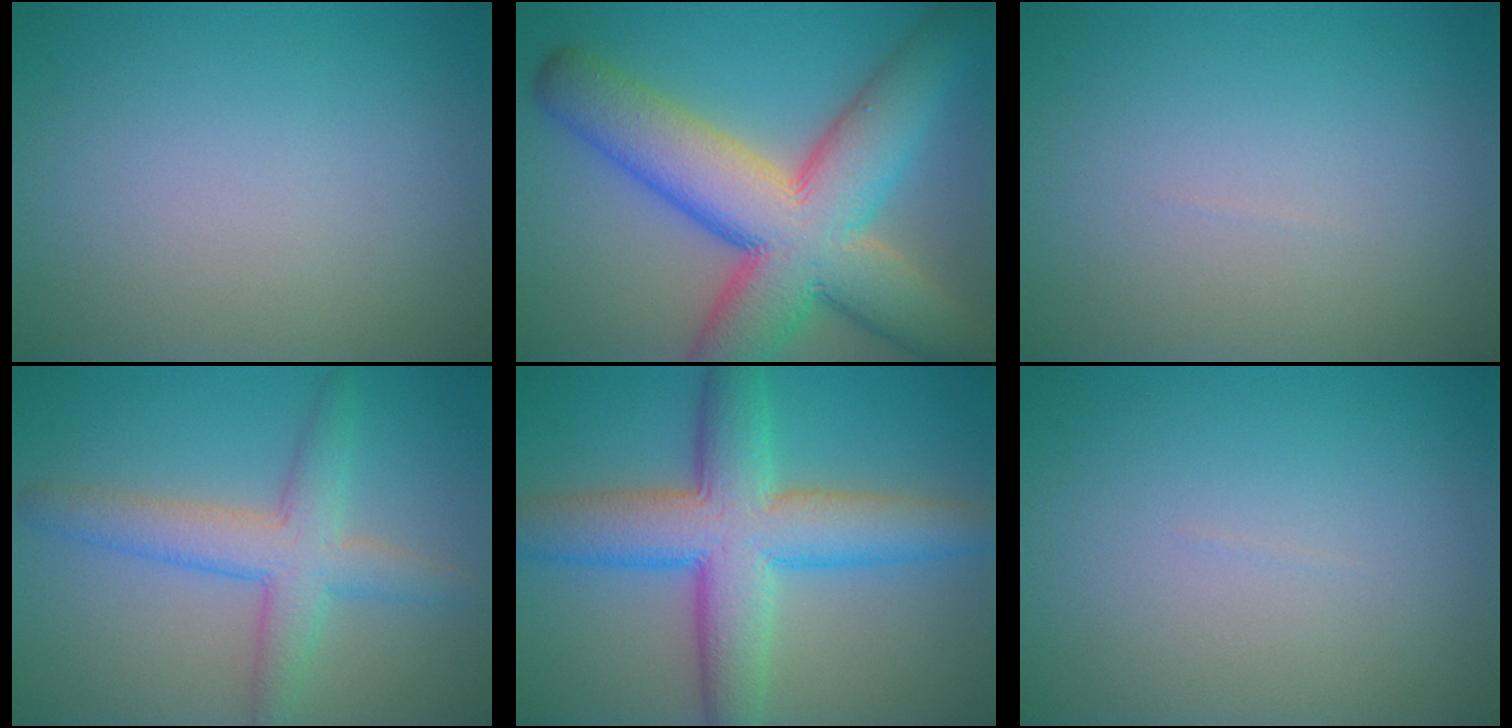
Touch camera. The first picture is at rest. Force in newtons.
{"total": 13.8, "press": 13.8, "slide": 0.8}
{"total": 0.0}
{"total": 4.7, "press": 4.7, "slide": 0.3}
{"total": 9.2, "press": 9.2, "slide": 0.1}
{"total": 0.0}